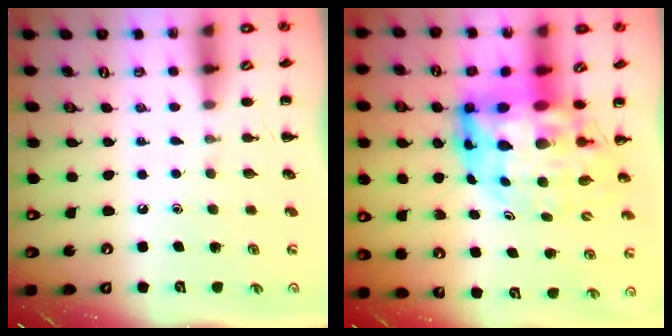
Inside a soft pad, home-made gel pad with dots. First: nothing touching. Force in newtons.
{"total": 14.3, "press": 13.7, "slide": 4.3}